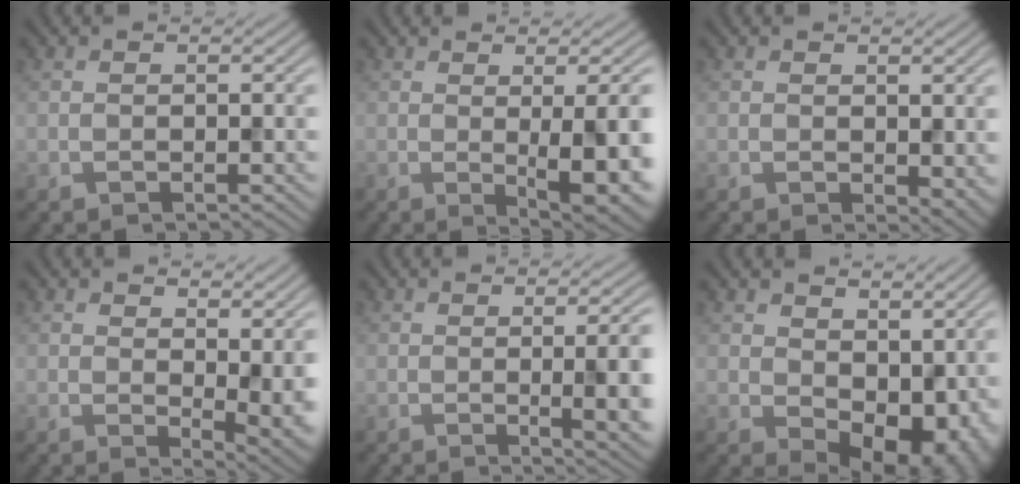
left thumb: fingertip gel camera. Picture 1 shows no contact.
{"total": 9.4, "force": [-0.5, 2.2, 9.1], "torque": [-0.118, 0.004, -0.002]}
{"total": 2.6, "force": [0.1, 1.6, 2.1], "torque": [-0.029, -0.007, 0.007]}
{"total": 5.9, "force": [1.8, 2.4, 5.1], "torque": [-0.075, -0.006, 0.033]}
{"total": 8.6, "force": [-0.5, 2.4, 8.2], "torque": [-0.093, 0.002, -0.006]}
{"total": 10.5, "force": [1.3, 7.0, 7.7], "torque": [-0.117, -0.030, 0.040]}